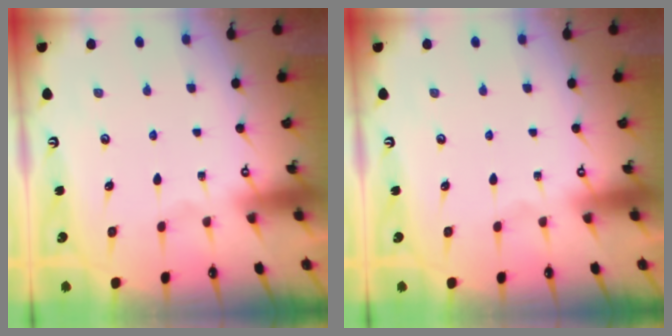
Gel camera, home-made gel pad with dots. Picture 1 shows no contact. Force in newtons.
{"total": 0.0}